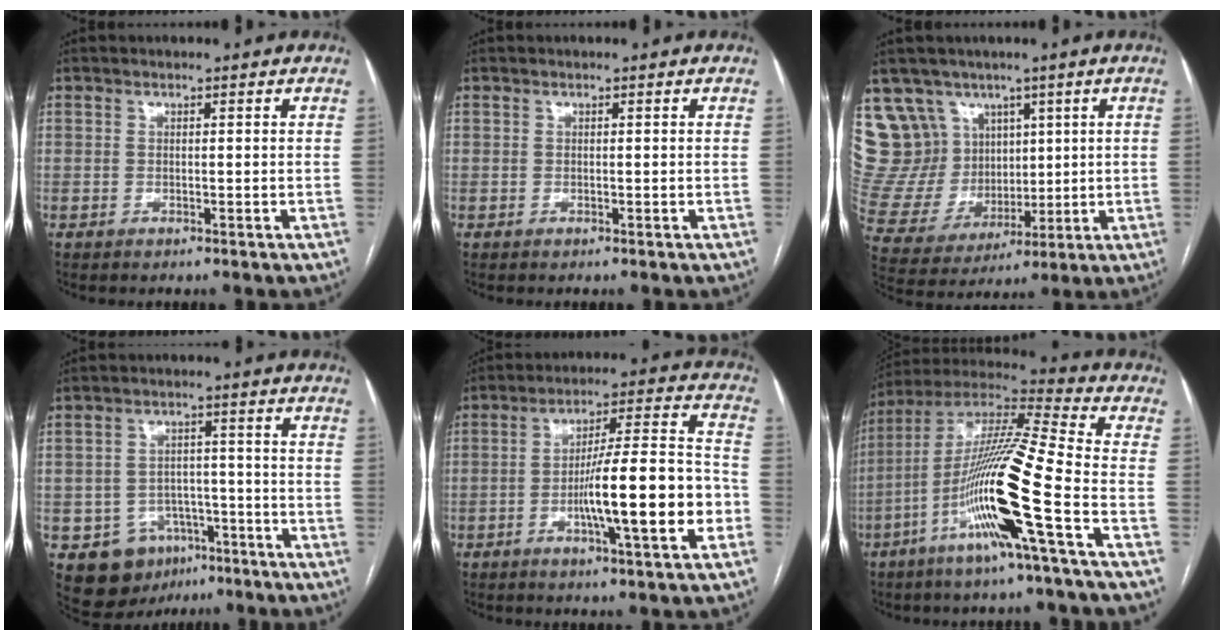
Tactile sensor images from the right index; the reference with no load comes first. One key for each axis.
{"total": 0.0}
{"total": 14.8, "fx": 8.3, "fy": 11.7, "fz": 3.7, "tx": -0.094, "ty": 0.057, "tz": 0.188}
{"total": 8.9, "fx": -4.6, "fy": 7.2, "fz": 2.8, "tx": -0.044, "ty": 0.020, "tz": -0.058}
{"total": 15.6, "fx": -4.4, "fy": 1.3, "fz": 14.9, "tx": -0.236, "ty": 0.011, "tz": -0.066}
{"total": 18.4, "fx": -6.6, "fy": -0.9, "fz": 17.2, "tx": -0.335, "ty": -0.009, "tz": -0.133}